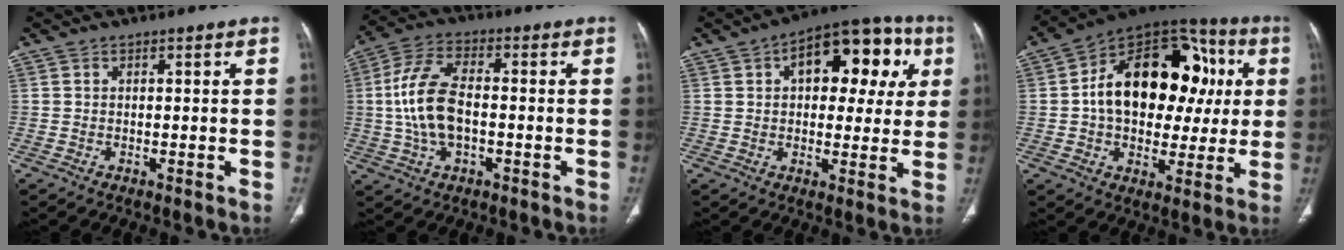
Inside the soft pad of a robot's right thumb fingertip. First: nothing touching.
{"total": 11.7, "force": [-0.7, 6.2, 9.9], "torque": [-0.204, 0.022, -0.014]}
{"total": 17.9, "force": [5.6, 9.8, 13.9], "torque": [-0.134, 0.021, 0.069]}
{"total": 25.1, "force": [3.2, 16.4, 18.7], "torque": [-0.244, 0.036, 0.047]}